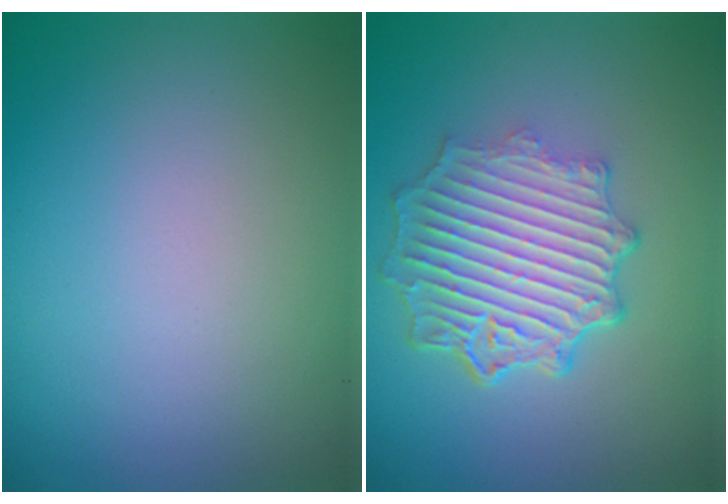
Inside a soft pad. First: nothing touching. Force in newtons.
{"total": 6.9, "press": 5.2, "slide": 4.6}